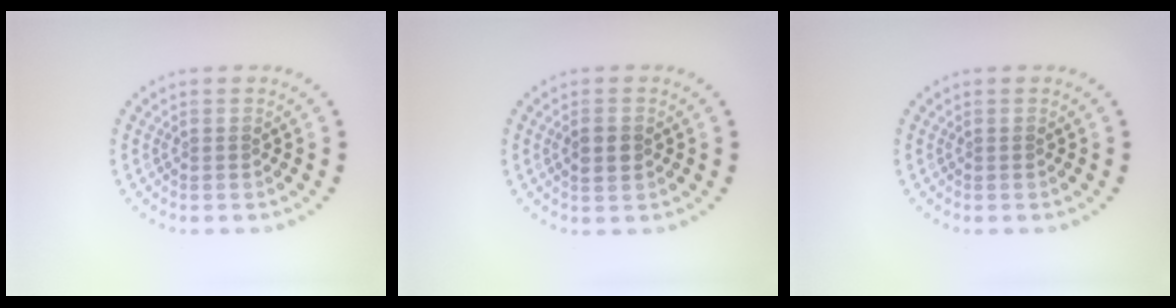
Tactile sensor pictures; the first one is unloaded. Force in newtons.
{"total": 1.8, "press": 1.8, "slide": 0.1}
{"total": 0.0}